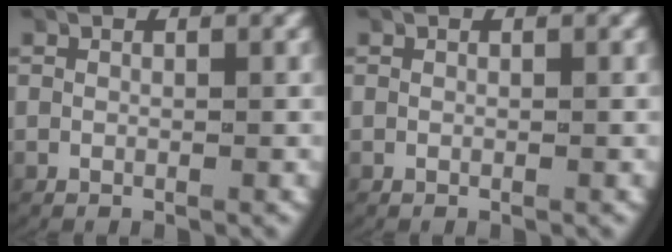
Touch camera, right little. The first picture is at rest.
{"total": 0.0}